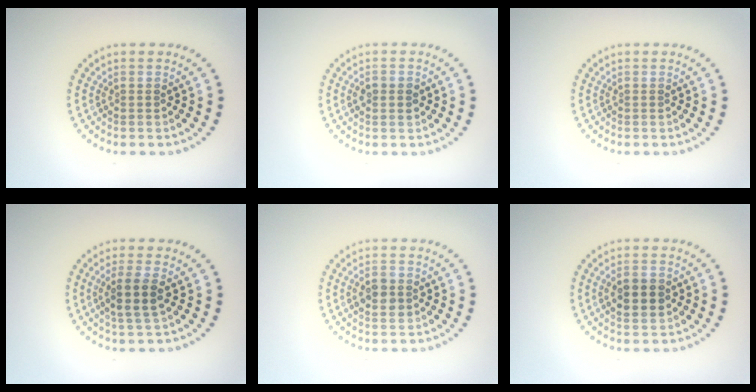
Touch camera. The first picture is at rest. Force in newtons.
{"total": 2.0, "press": 2.0, "slide": 0.1}
{"total": 0.0}
{"total": 2.8, "press": 2.5, "slide": 1.2}
{"total": 2.7, "press": 2.7, "slide": 0.1}
{"total": 3.0, "press": 3.0, "slide": 0.2}